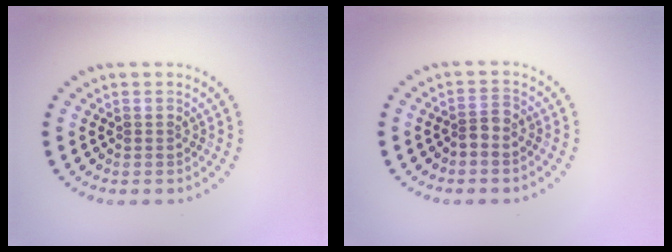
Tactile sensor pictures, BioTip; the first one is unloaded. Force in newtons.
{"total": 1.6, "press": 1.3, "slide": 1.0}